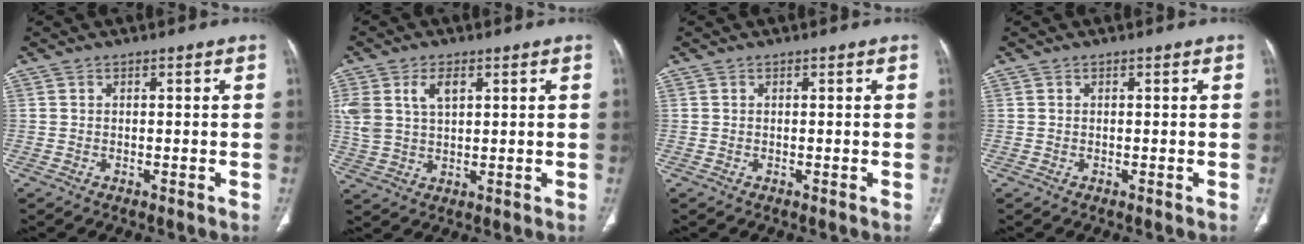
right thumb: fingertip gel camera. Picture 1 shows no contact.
{"total": 8.0, "force": [3.1, 4.7, 5.7], "torque": [-0.121, -0.001, 0.066]}
{"total": 0.0}
{"total": 0.0}